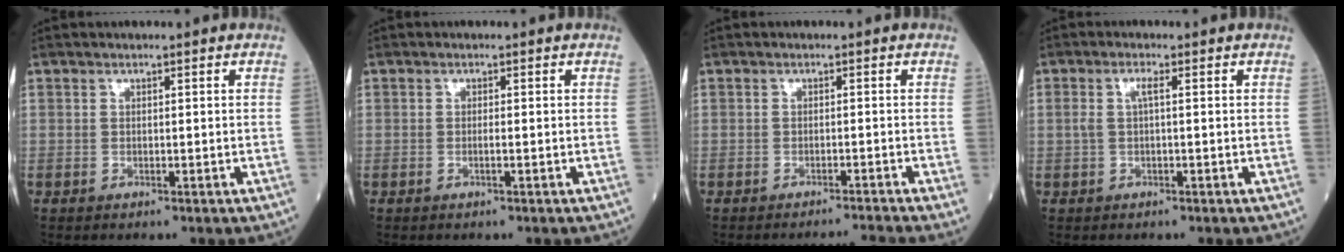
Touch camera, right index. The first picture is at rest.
{"total": 0.8, "force": [-0.3, 0.0, 0.8], "torque": [-0.016, -0.001, -0.005]}
{"total": 3.5, "force": [-2.8, -2.0, 0.0], "torque": [0.001, -0.005, -0.042]}
{"total": 2.0, "force": [0.3, 0.4, 1.9], "torque": [-0.045, 0.008, 0.006]}